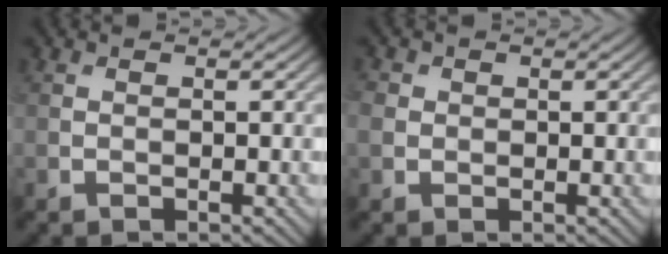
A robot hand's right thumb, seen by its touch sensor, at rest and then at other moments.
{"total": 2.3, "force": [0.2, 2.1, 0.9], "torque": [-0.027, 0.000, 0.002]}